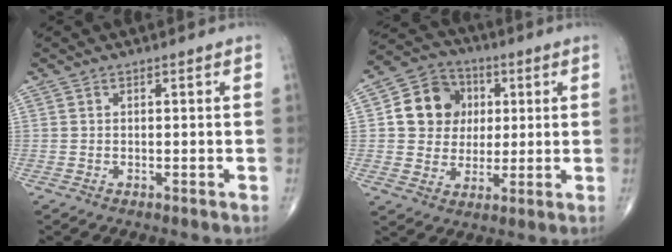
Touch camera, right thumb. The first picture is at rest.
{"total": 11.9, "force": [2.3, 10.4, 5.2], "torque": [-0.050, 0.006, 0.036]}